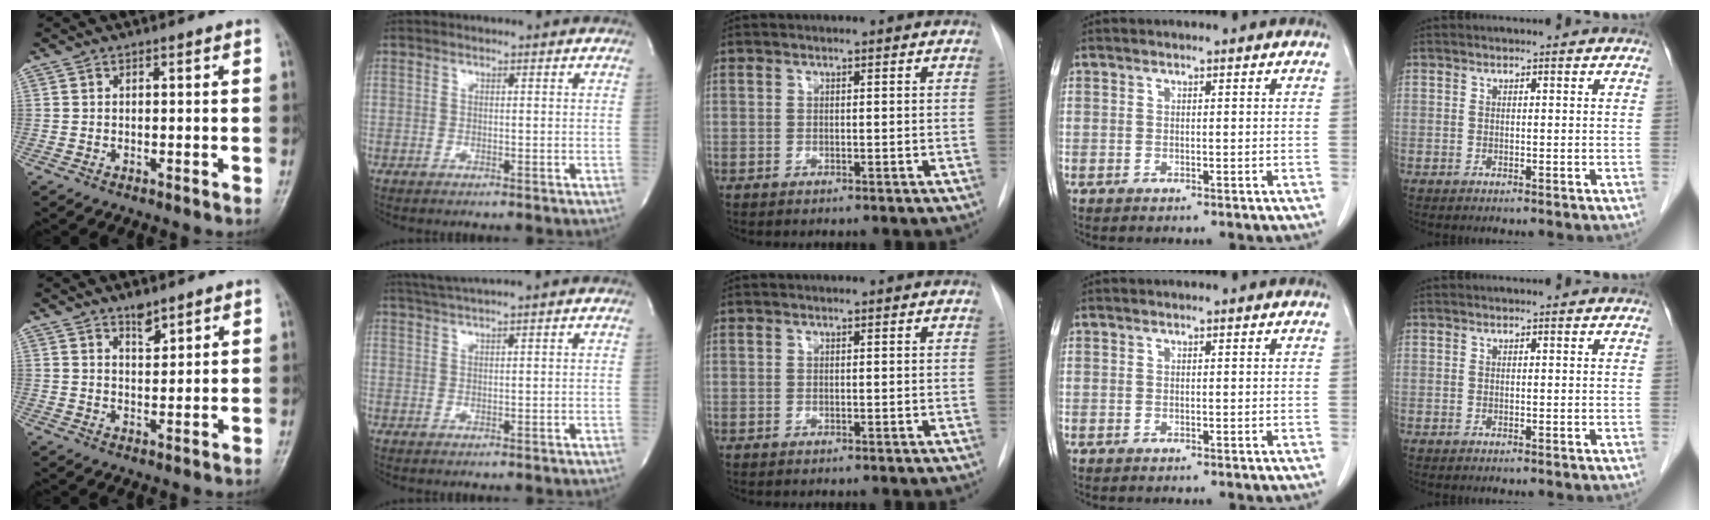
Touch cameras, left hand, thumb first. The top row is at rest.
{"thumb": {"total": 3.5, "force": [2.7, 1.4, 1.8], "torque": [-0.017, -0.021, 0.045]}, "index": {"total": 3.2, "force": [2.6, -1.1, 1.5], "torque": [-0.034, 0.009, 0.056]}}